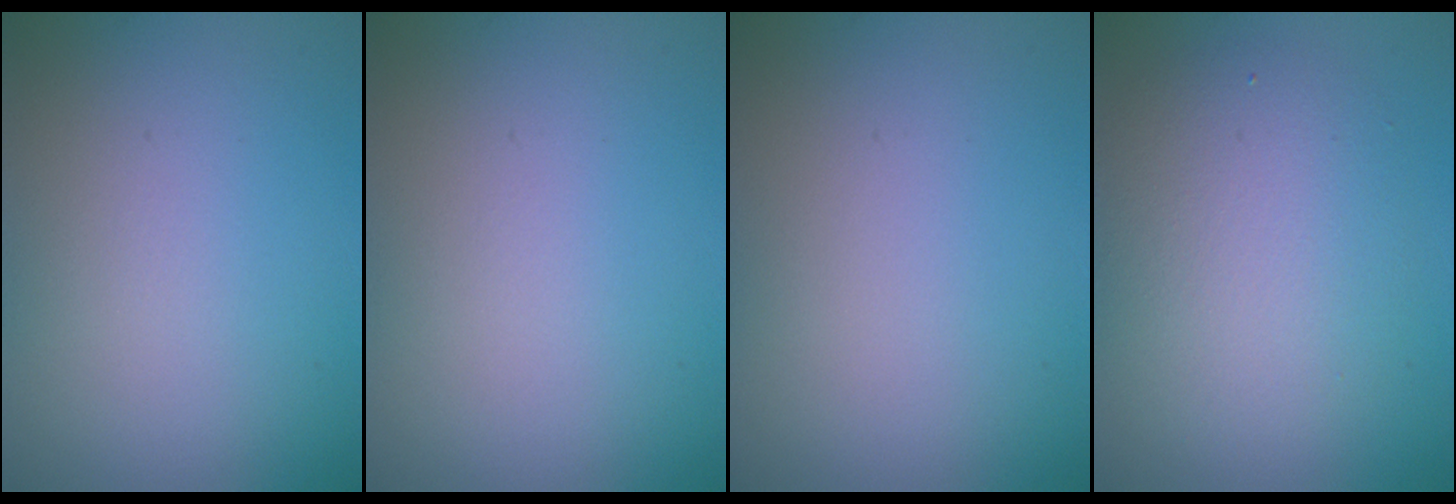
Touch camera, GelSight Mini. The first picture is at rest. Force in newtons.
{"total": 0.0}
{"total": 0.0}
{"total": 5.1, "press": 5.1, "slide": 0.2}